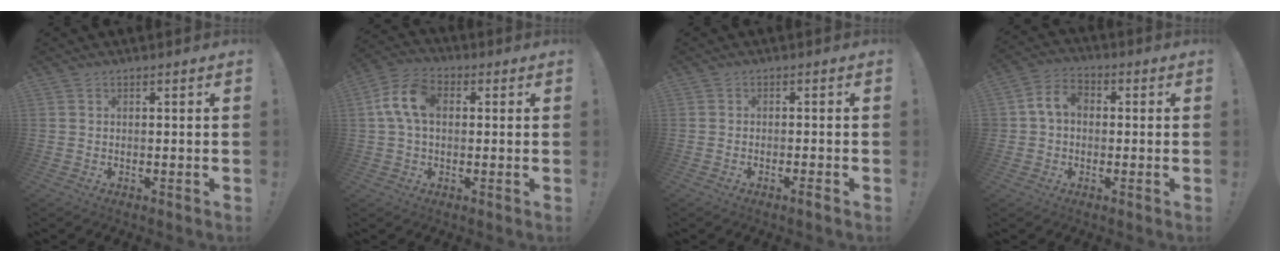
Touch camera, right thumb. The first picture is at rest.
{"total": 10.6, "force": [1.7, 6.9, 7.9], "torque": [-0.155, 0.019, 0.036]}
{"total": 2.2, "force": [-1.7, 0.0, 1.4], "torque": [-0.026, 0.006, -0.030]}
{"total": 7.3, "force": [0.4, 5.7, 4.6], "torque": [-0.092, 0.021, 0.011]}